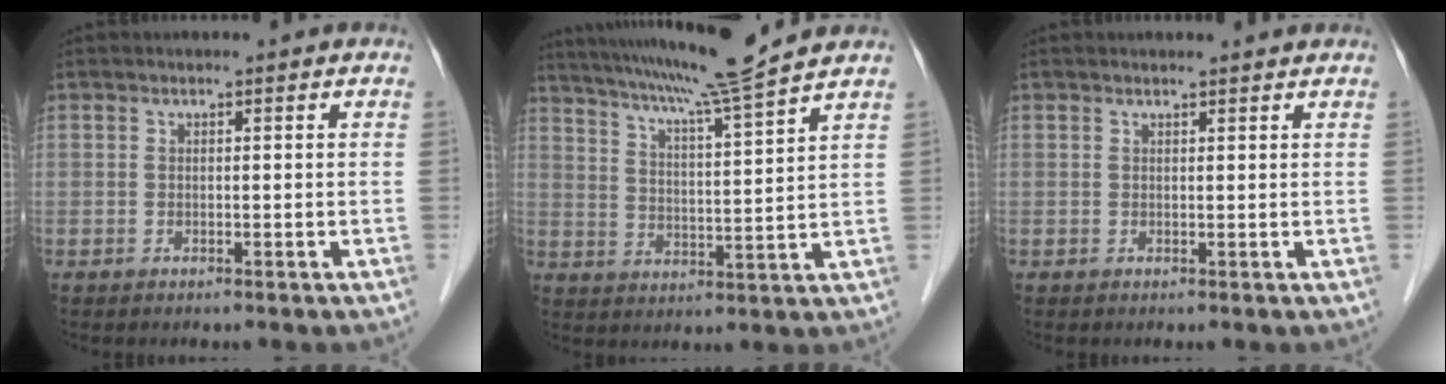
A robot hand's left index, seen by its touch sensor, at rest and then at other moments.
{"total": 13.3, "force": [11.5, -2.2, 6.4], "torque": [-0.117, -0.008, 0.177]}
{"total": 2.6, "force": [2.5, 0.2, 0.6], "torque": [-0.010, 0.011, 0.028]}